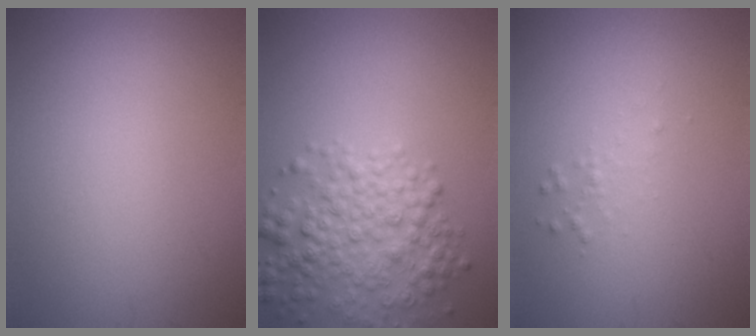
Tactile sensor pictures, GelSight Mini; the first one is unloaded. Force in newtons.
{"total": 5.2, "press": 5.2, "slide": 0.2}
{"total": 0.7, "press": 0.7, "slide": 0.1}